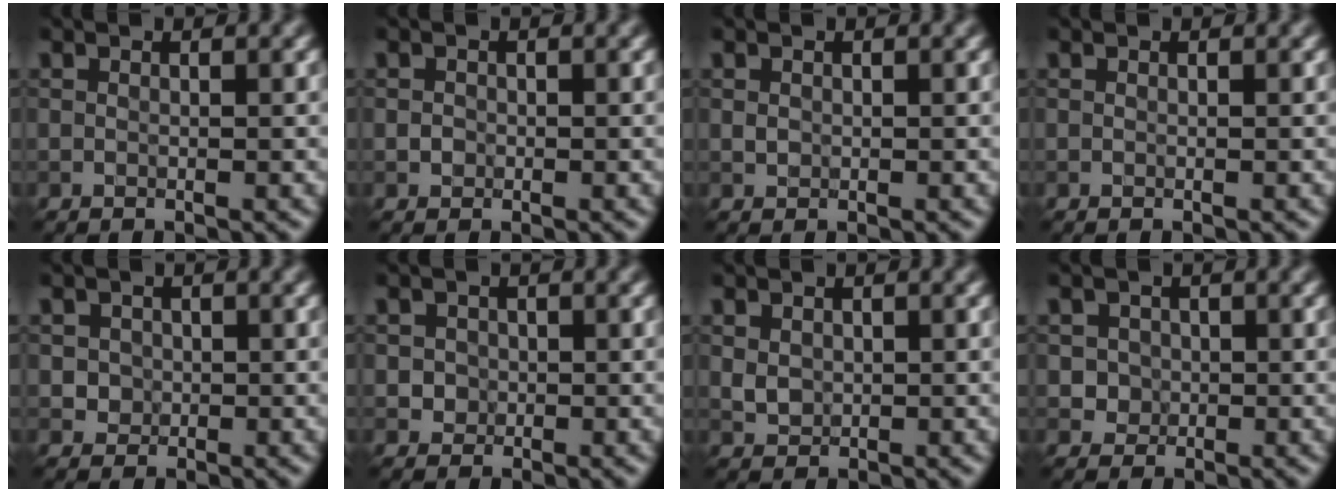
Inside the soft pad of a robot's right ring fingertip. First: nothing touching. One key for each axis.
{"total": 0.7, "fx": -0.2, "fy": 0.6, "fz": 0.2, "tx": 0.000, "ty": -0.002, "tz": -0.005}
{"total": 0.7, "fx": 0.1, "fy": 0.6, "fz": 0.3, "tx": -0.005, "ty": -0.002, "tz": 0.001}
{"total": 0.0}
{"total": 1.5, "fx": 0.1, "fy": 1.5, "fz": 0.4, "tx": 0.002, "ty": -0.001, "tz": 0.013}
{"total": 1.3, "fx": 0.0, "fy": 1.3, "fz": 0.3, "tx": 0.008, "ty": -0.002, "tz": 0.007}
{"total": 1.4, "fx": 0.2, "fy": 1.2, "fz": 0.7, "tx": -0.015, "ty": -0.002, "tz": 0.007}
{"total": 2.0, "fx": 0.3, "fy": 1.9, "fz": 0.6, "tx": 0.001, "ty": 0.001, "tz": 0.015}